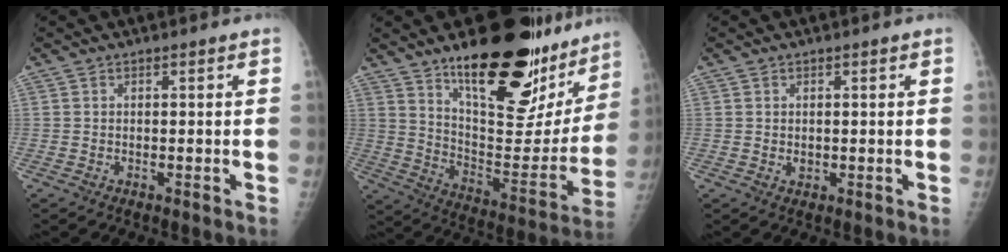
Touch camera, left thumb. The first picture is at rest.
{"total": 29.4, "force": [19.9, 10.7, 18.7], "torque": [-0.229, -0.099, 0.303]}
{"total": 1.1, "force": [0.1, 0.9, 0.6], "torque": [-0.005, -0.001, 0.005]}